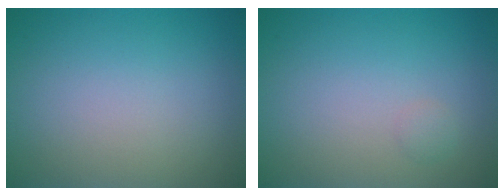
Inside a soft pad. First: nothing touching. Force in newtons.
{"total": 0.6, "press": 0.6, "slide": 0.0}